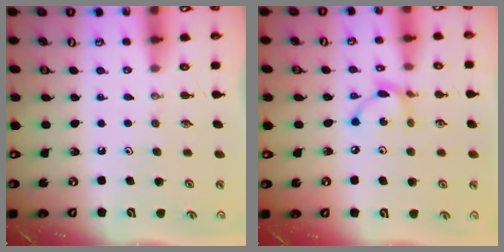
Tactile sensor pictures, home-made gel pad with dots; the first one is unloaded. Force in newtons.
{"total": 6.0, "press": 6.0, "slide": 0.1}